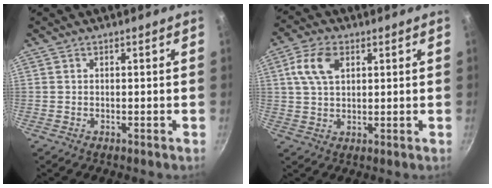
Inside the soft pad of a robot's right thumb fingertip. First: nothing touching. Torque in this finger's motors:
{"motor_torque": [-0.71, 0.81, 0.06, -0.06, 0.15]}